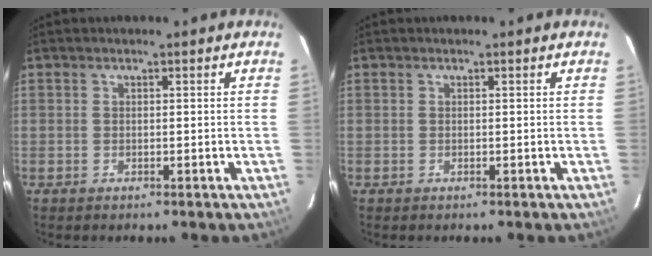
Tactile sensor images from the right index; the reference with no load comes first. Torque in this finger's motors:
{"motor_torque": [0.00, 0.00, 0.00, 0.00]}